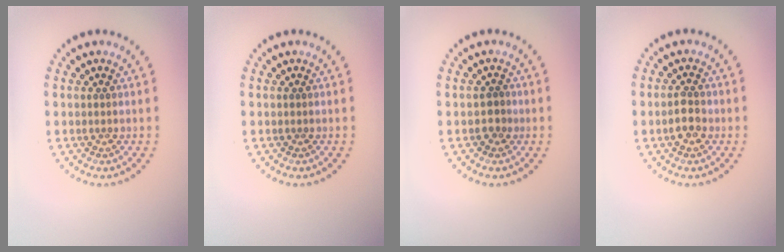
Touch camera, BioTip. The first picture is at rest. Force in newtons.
{"total": 0.0}
{"total": 1.1, "press": 1.1, "slide": 0.4}
{"total": 2.1, "press": 2.0, "slide": 0.3}